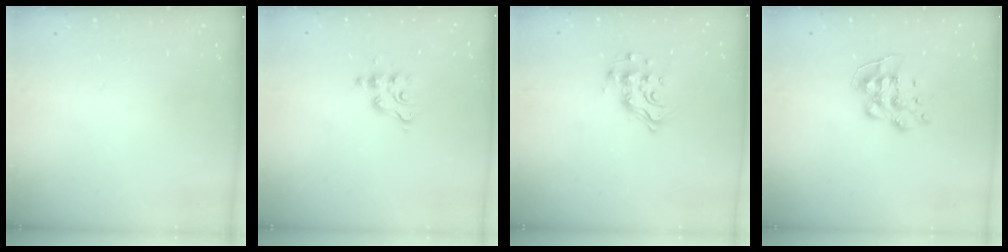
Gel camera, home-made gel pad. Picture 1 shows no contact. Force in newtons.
{"total": 3.9, "press": 3.9, "slide": 0.5}
{"total": 11.0, "press": 11.0, "slide": 0.4}
{"total": 8.6, "press": 8.5, "slide": 0.2}